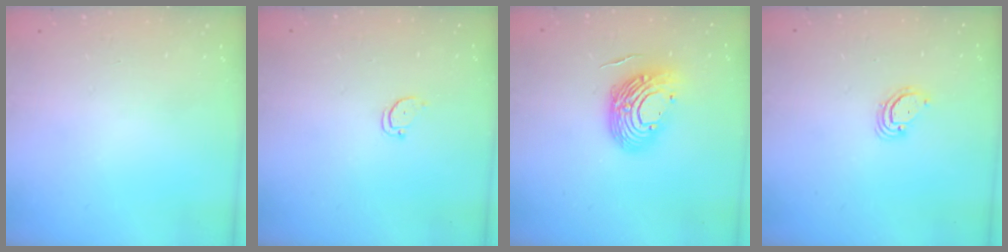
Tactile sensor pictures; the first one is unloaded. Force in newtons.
{"total": 2.2, "press": 2.2, "slide": 0.2}
{"total": 12.9, "press": 12.7, "slide": 2.1}
{"total": 2.9, "press": 2.9, "slide": 0.2}